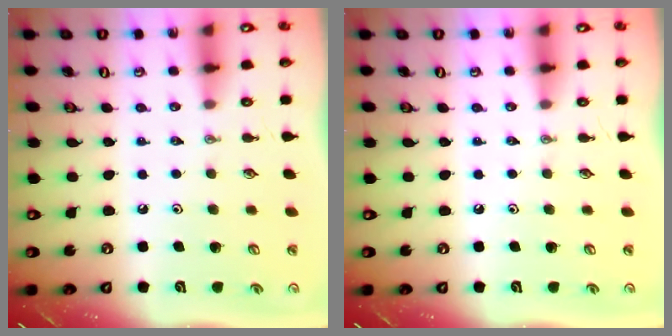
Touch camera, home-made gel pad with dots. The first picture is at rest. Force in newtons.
{"total": 0.0}